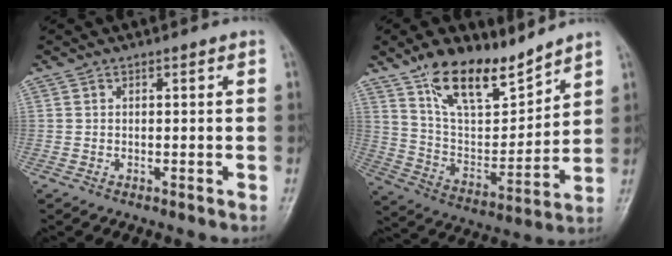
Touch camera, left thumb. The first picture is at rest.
{"total": 15.3, "force": [11.6, 5.9, 8.1], "torque": [-0.107, -0.068, 0.219]}